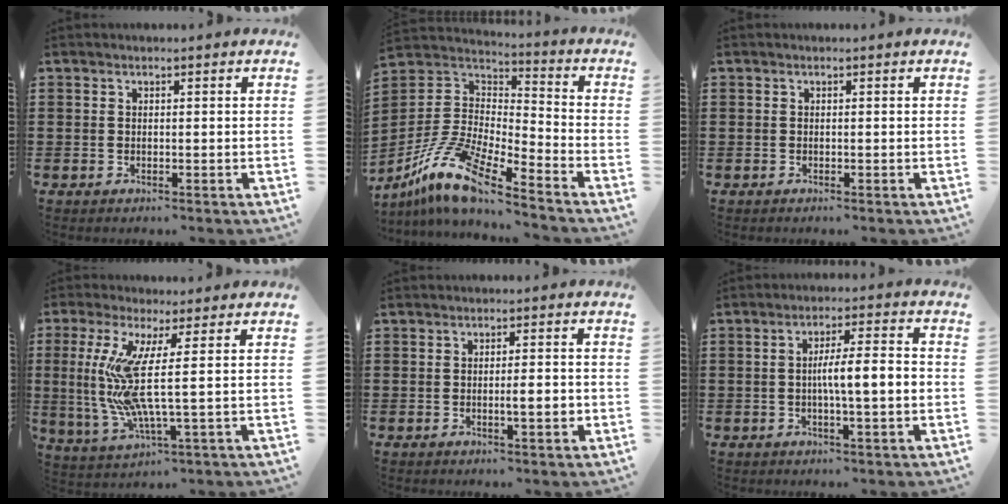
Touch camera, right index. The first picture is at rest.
{"total": 12.6, "force": [-9.2, 3.0, 8.1], "torque": [-0.199, 0.006, -0.189]}
{"total": 0.0}
{"total": 11.0, "force": [1.4, 0.2, 10.9], "torque": [-0.249, -0.037, 0.015]}
{"total": 3.2, "force": [-0.6, 0.5, 3.1], "torque": [-0.052, -0.002, -0.012]}
{"total": 5.8, "force": [-0.7, 0.7, 5.7], "torque": [-0.101, 0.001, -0.018]}